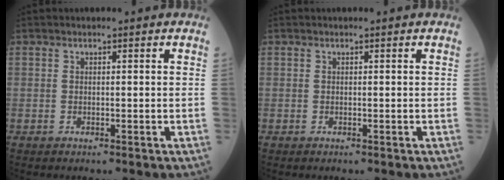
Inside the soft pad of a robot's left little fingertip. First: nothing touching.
{"total": 0.0}